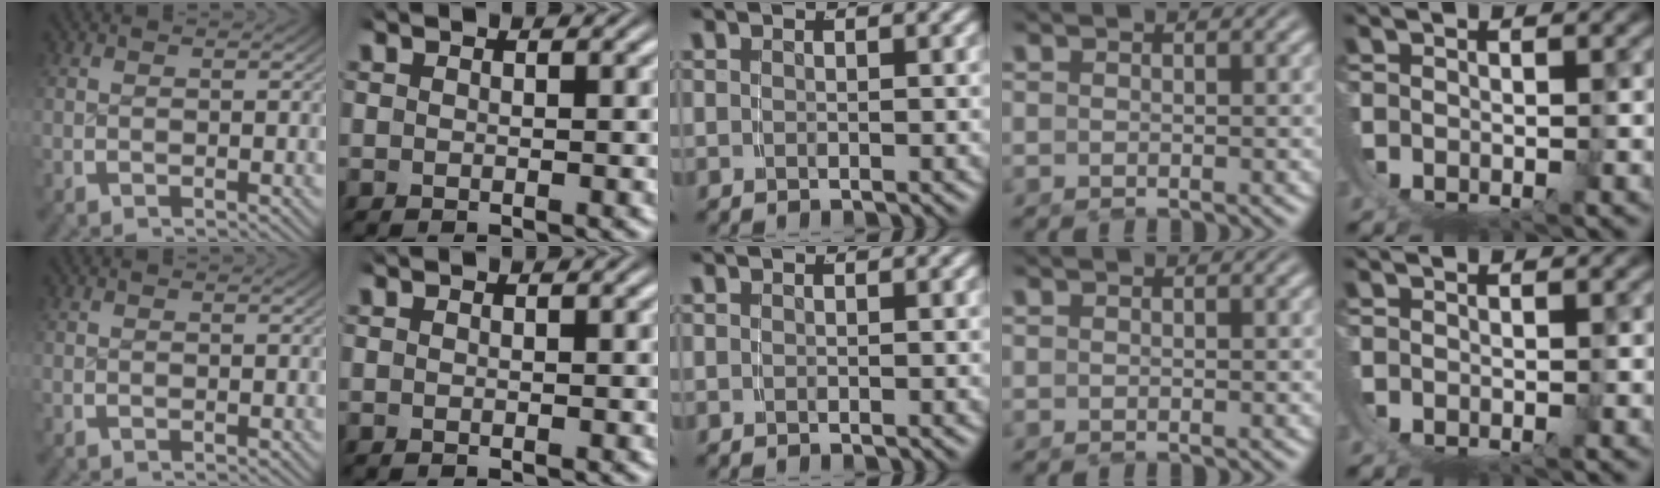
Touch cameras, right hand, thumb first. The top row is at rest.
{}